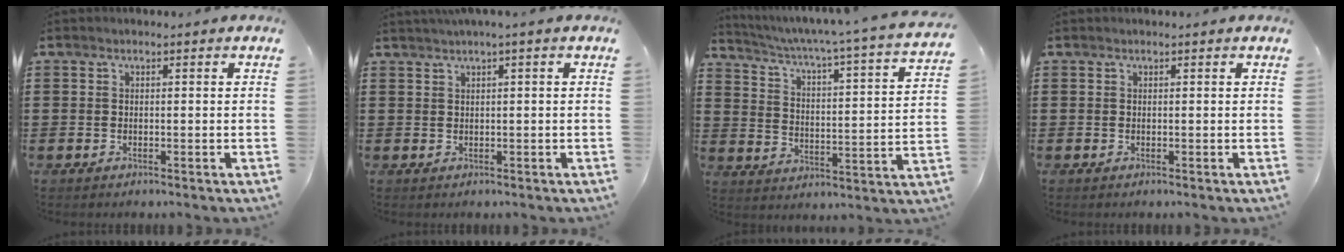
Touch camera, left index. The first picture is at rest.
{"total": 1.1, "force": [0.5, -0.3, 1.0], "torque": [-0.016, -0.003, 0.009]}
{"total": 3.3, "force": [2.4, -0.4, 2.2], "torque": [-0.058, -0.038, 0.027]}
{"total": 0.0}